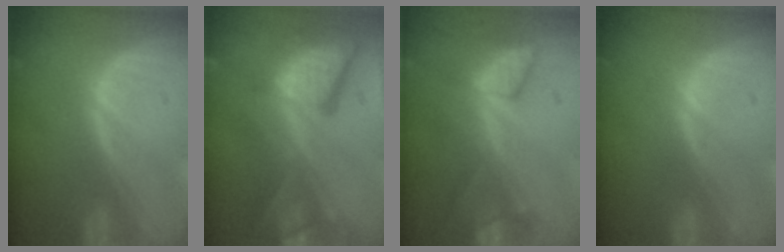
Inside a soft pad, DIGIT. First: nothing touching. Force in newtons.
{"total": 13.3, "press": 11.0, "slide": 7.6}
{"total": 8.5, "press": 7.2, "slide": 4.5}
{"total": 0.0}